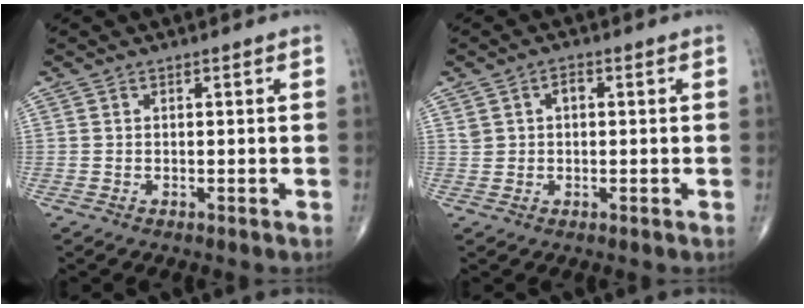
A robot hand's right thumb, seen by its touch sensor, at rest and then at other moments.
{"total": 3.0, "force": [0.8, 2.1, 1.9], "torque": [-0.028, 0.006, 0.017]}